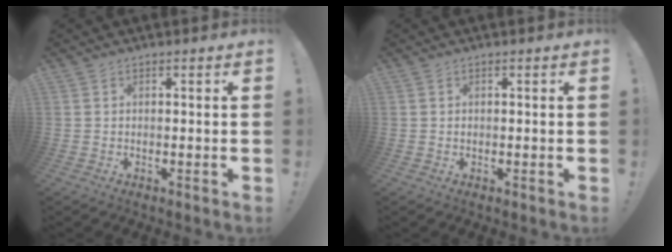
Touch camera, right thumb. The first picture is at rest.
{"total": 0.0}